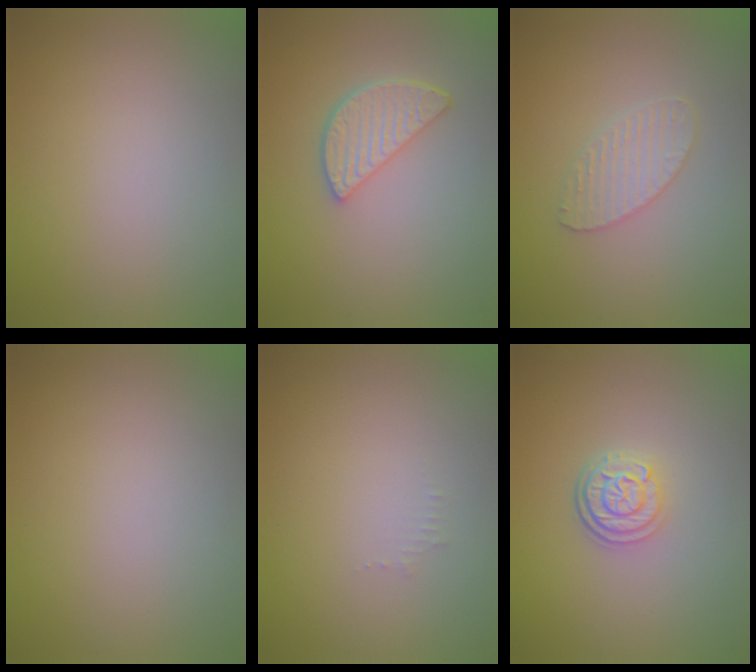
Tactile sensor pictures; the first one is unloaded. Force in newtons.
{"total": 3.6, "press": 3.0, "slide": 2.0}
{"total": 2.3, "press": 2.3, "slide": 0.2}
{"total": 0.0}
{"total": 0.6, "press": 0.6, "slide": 0.1}
{"total": 3.0, "press": 2.4, "slide": 1.8}